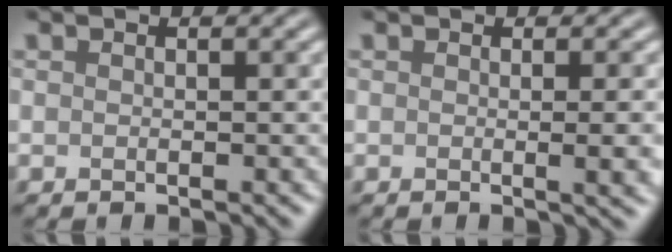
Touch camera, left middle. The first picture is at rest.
{"total": 3.6, "force": [-0.1, 1.4, 3.4], "torque": [-0.022, 0.005, -0.002]}